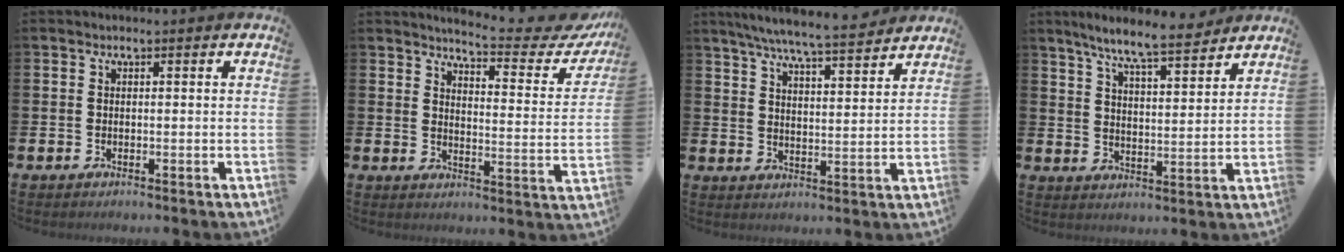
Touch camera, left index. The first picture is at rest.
{"total": 5.3, "force": [5.0, 0.6, 1.5], "torque": [-0.034, -0.050, 0.077]}
{"total": 6.9, "force": [6.5, 0.0, 2.4], "torque": [-0.063, -0.043, 0.112]}
{"total": 8.0, "force": [7.3, 0.6, 3.3], "torque": [-0.082, -0.037, 0.128]}